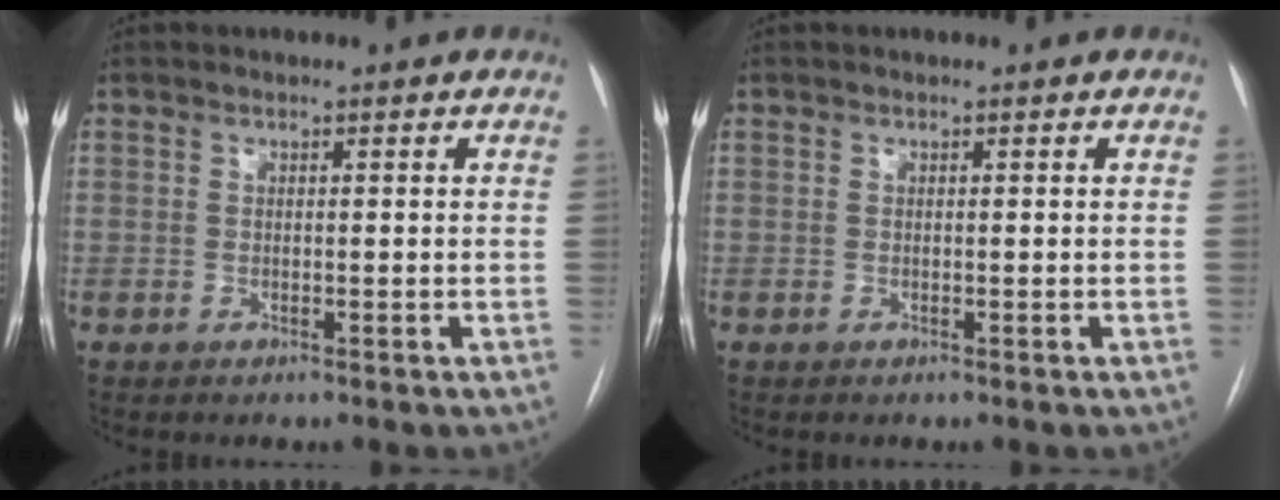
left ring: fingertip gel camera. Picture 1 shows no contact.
{"total": 0.0}